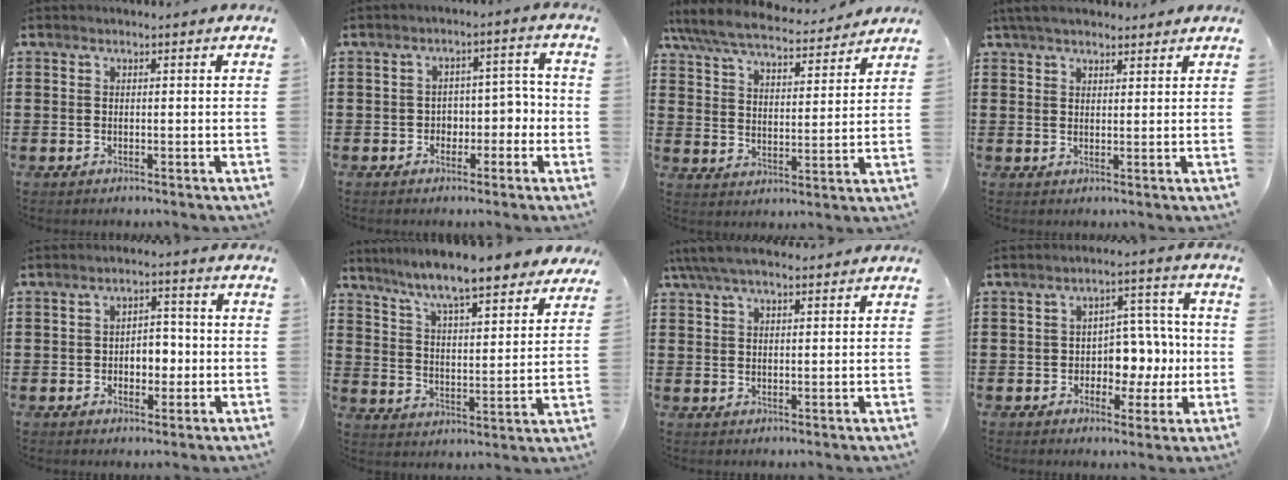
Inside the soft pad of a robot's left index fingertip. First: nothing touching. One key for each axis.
{"total": 3.4, "fx": -1.5, "fy": 2.7, "fz": 1.4, "tx": -0.039, "ty": 0.012, "tz": -0.037}
{"total": 7.3, "fx": 6.7, "fy": 1.0, "fz": 2.6, "tx": -0.080, "ty": -0.039, "tz": 0.116}
{"total": 3.9, "fx": 3.3, "fy": 1.0, "fz": 1.7, "tx": -0.042, "ty": 0.000, "tz": 0.063}
{"total": 4.1, "fx": -0.9, "fy": 2.7, "fz": 2.9, "tx": -0.054, "ty": 0.006, "tz": -0.024}
{"total": 8.6, "fx": 7.6, "fy": 0.3, "fz": 4.1, "tx": -0.110, "ty": -0.042, "tz": 0.128}
{"total": 5.0, "fx": 3.8, "fy": 1.2, "fz": 3.0, "tx": -0.068, "ty": 0.001, "tz": 0.071}
{"total": 6.4, "fx": -0.5, "fy": 5.1, "fz": 3.8, "tx": -0.070, "ty": 0.008, "tz": -0.015}